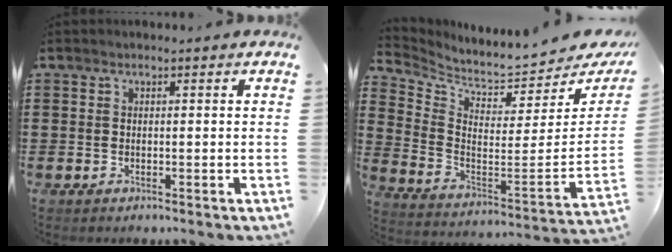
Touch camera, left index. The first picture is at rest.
{"total": 4.3, "force": [4.2, 0.1, 1.0], "torque": [-0.050, -0.063, 0.065]}